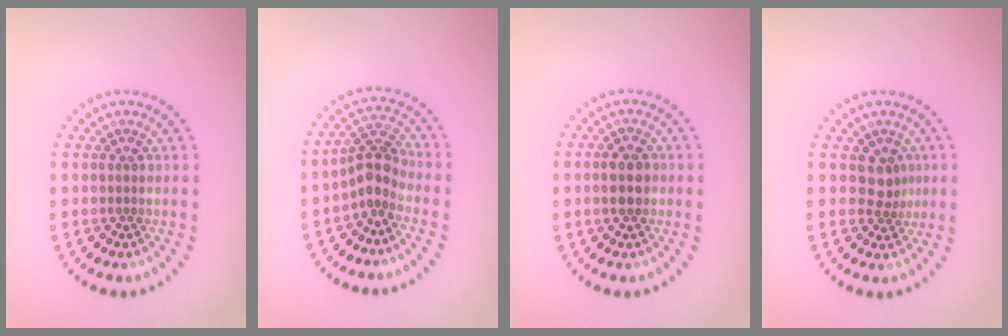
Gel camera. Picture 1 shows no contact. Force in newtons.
{"total": 2.9, "press": 2.3, "slide": 1.8}
{"total": 2.2, "press": 2.2, "slide": 0.2}
{"total": 2.1, "press": 1.6, "slide": 1.4}